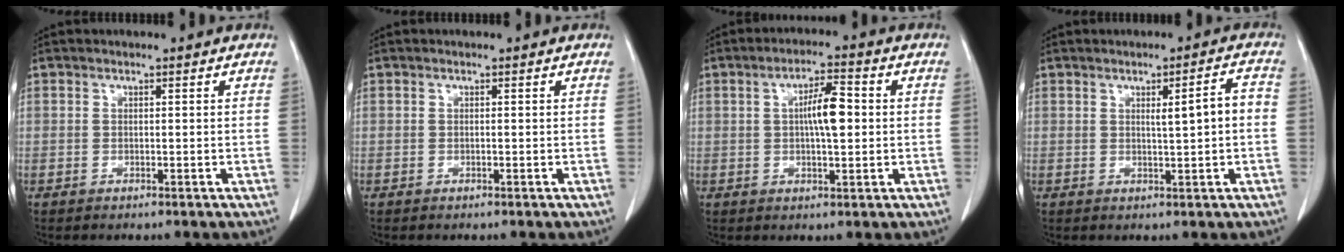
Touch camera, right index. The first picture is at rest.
{"total": 0.0}
{"total": 6.2, "force": [0.5, 1.3, 6.0], "torque": [-0.106, 0.009, 0.007]}
{"total": 4.3, "force": [0.1, 0.0, 4.3], "torque": [-0.065, 0.006, 0.003]}